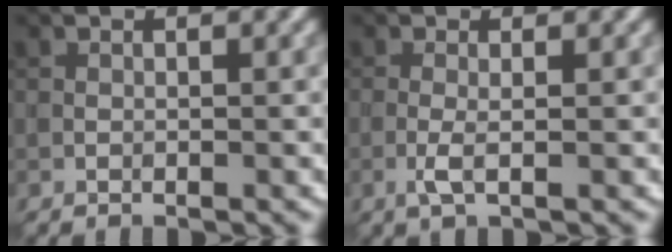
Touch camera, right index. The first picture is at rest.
{"total": 1.6, "force": [-0.4, 0.2, 1.5], "torque": [-0.035, -0.001, -0.012]}